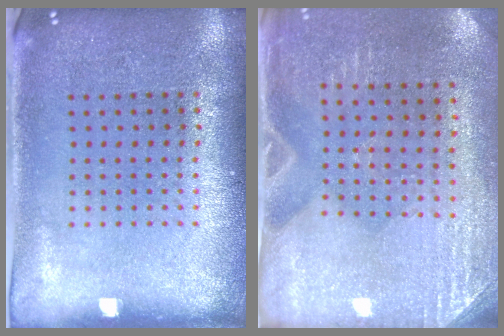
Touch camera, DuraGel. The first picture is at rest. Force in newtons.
{"total": 2.8, "press": 2.6, "slide": 1.2}